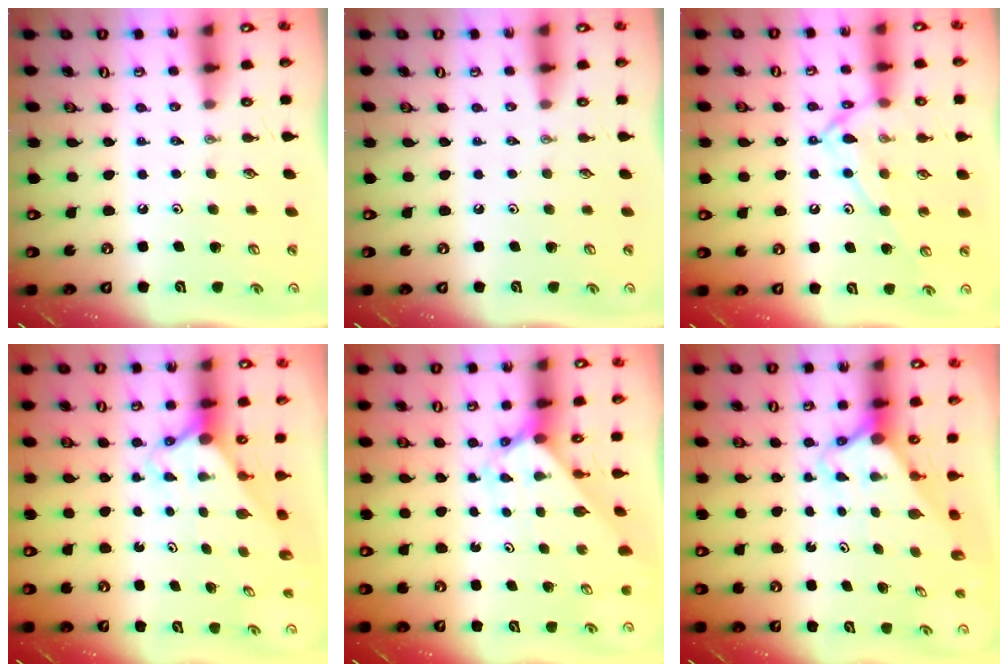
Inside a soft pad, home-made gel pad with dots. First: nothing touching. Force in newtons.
{"total": 0.0}
{"total": 12.0, "press": 11.9, "slide": 0.8}
{"total": 2.6, "press": 2.6, "slide": 0.2}
{"total": 2.2, "press": 2.2, "slide": 0.2}
{"total": 3.0, "press": 3.0, "slide": 0.2}